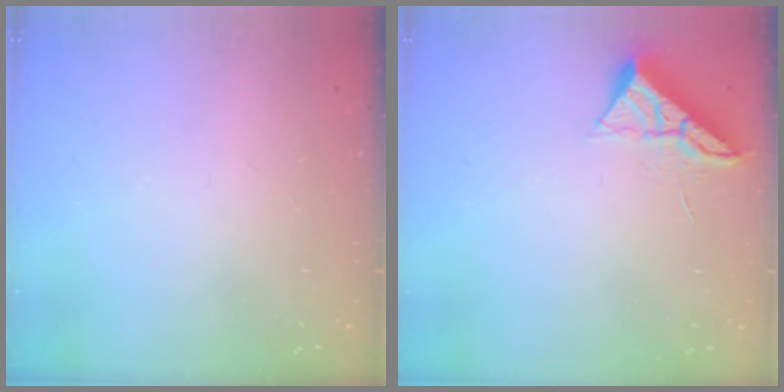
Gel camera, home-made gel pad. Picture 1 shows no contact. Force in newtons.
{"total": 6.5, "press": 6.5, "slide": 0.1}